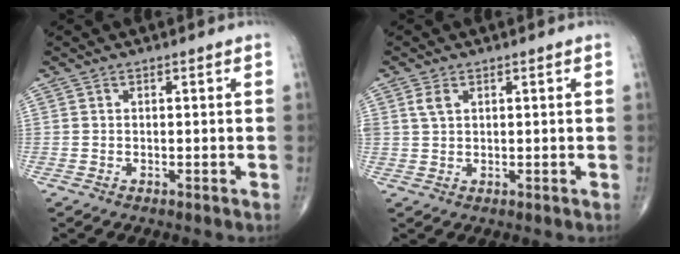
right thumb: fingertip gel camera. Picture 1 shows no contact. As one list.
[{"total": 2.4, "force": [1.2, 1.4, 1.6], "torque": [-0.033, 0.002, 0.028]}]